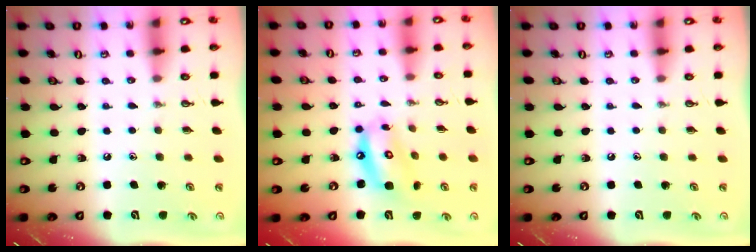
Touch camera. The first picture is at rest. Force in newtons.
{"total": 11.8, "press": 11.8, "slide": 1.2}
{"total": 0.0}